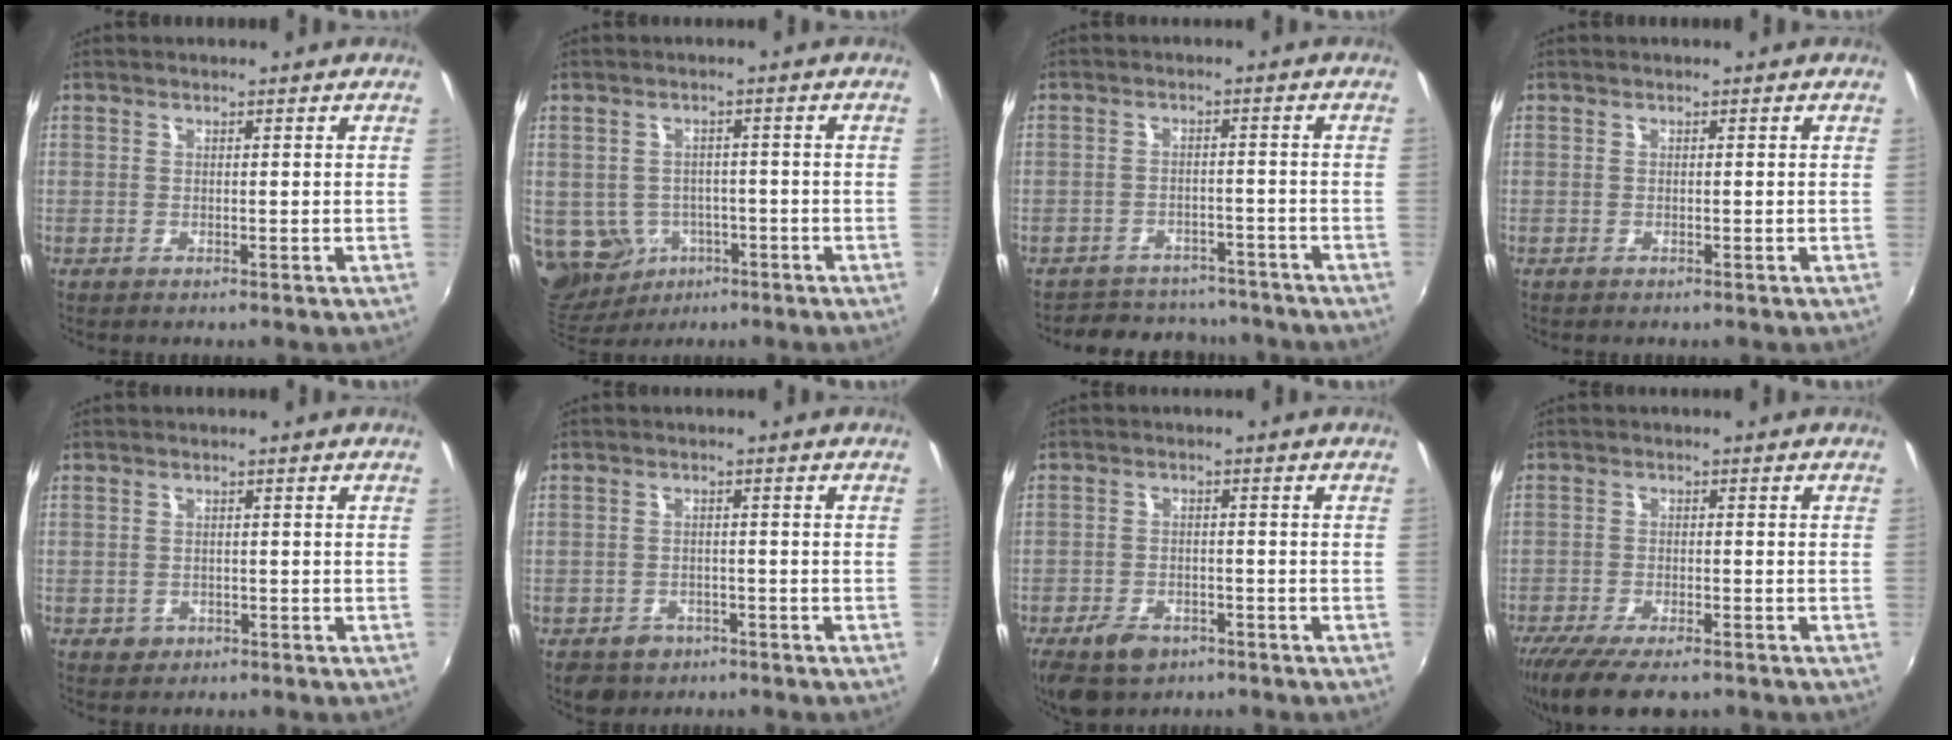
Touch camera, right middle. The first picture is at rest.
{"total": 11.0, "force": [-3.8, 9.4, 4.3], "torque": [-0.130, -0.008, -0.037]}
{"total": 12.0, "force": [-10.6, 4.8, 3.0], "torque": [-0.073, 0.016, -0.138]}
{"total": 0.0}
{"total": 2.1, "force": [-0.8, 1.8, 0.6], "torque": [-0.013, -0.001, -0.009]}
{"total": 5.1, "force": [-3.0, 3.9, 1.4], "torque": [-0.041, 0.001, -0.040]}
{"total": 8.6, "force": [-5.6, 4.9, 4.2], "torque": [-0.104, -0.012, -0.089]}
{"total": 11.6, "force": [-8.8, 3.5, 6.7], "torque": [-0.156, -0.039, -0.153]}